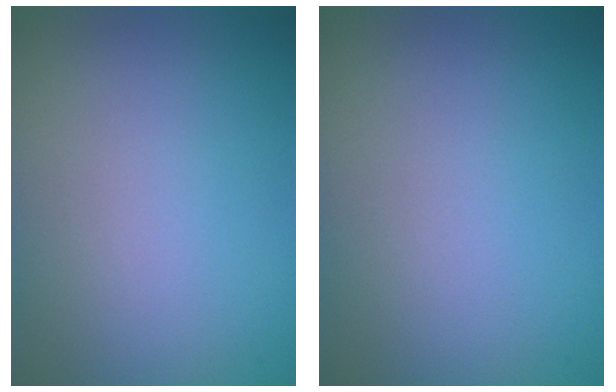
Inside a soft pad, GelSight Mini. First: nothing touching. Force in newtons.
{"total": 0.0}